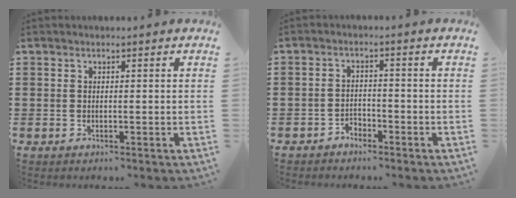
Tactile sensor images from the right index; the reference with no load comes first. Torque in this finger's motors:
{"motor_torque": [1.08, 1.06, 0.01, 0.00]}